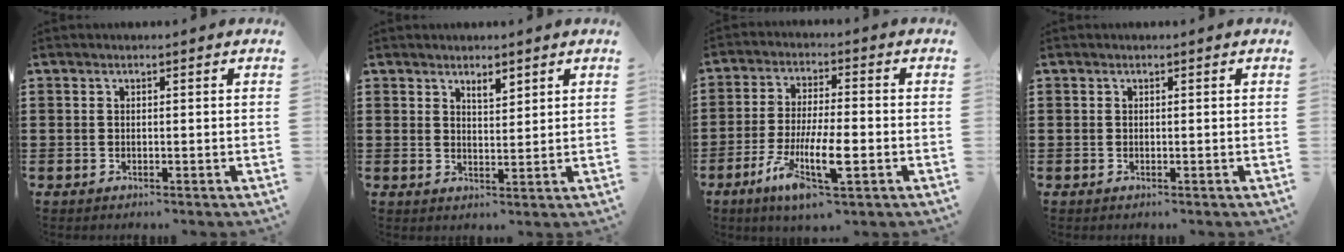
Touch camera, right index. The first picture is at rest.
{"total": 2.5, "force": [2.1, 0.8, 1.1], "torque": [-0.016, 0.000, 0.036]}
{"total": 9.6, "force": [-4.0, 2.3, 8.4], "torque": [-0.175, -0.008, -0.077]}
{"total": 0.0}